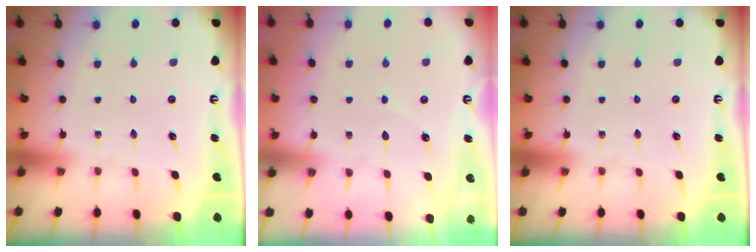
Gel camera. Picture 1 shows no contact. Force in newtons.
{"total": 5.1, "press": 5.0, "slide": 0.6}
{"total": 0.0}